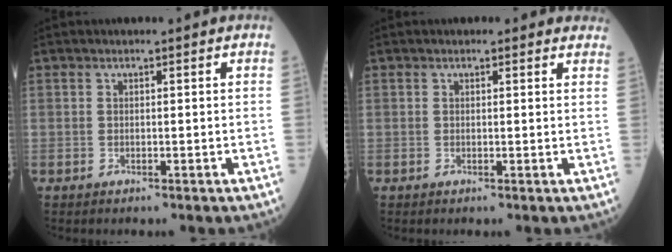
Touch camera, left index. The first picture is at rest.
{"total": 2.9, "force": [2.6, 1.3, 0.4], "torque": [0.008, -0.002, 0.010]}